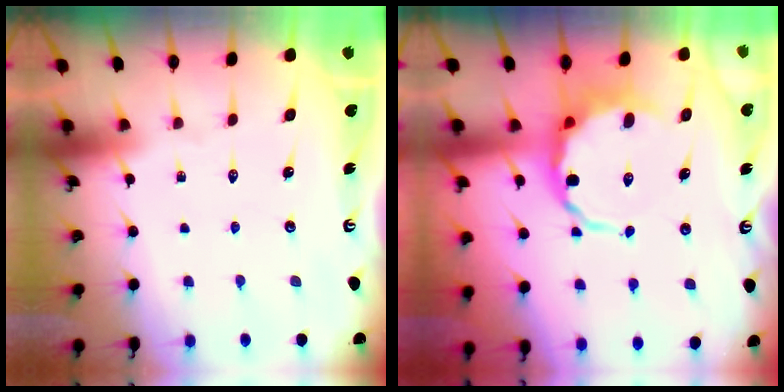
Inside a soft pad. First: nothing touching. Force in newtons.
{"total": 6.9, "press": 6.5, "slide": 2.1}